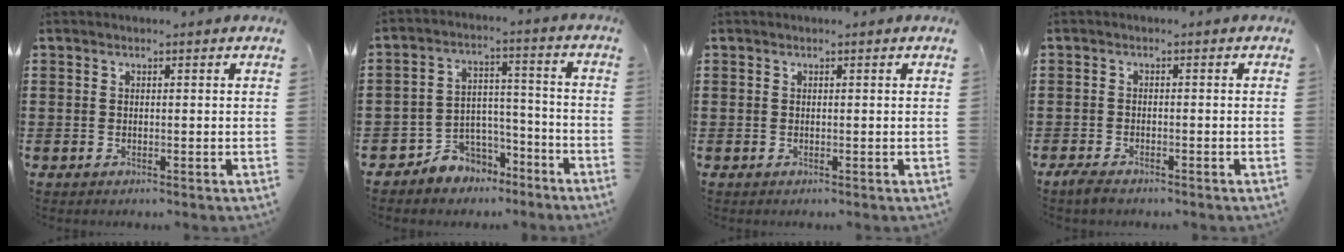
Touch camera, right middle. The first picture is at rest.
{"total": 5.3, "force": [-4.6, 2.7, -0.2], "torque": [-0.006, 0.013, -0.094]}
{"total": 0.0}
{"total": 1.7, "force": [-1.4, 0.4, 0.8], "torque": [-0.024, -0.004, -0.029]}